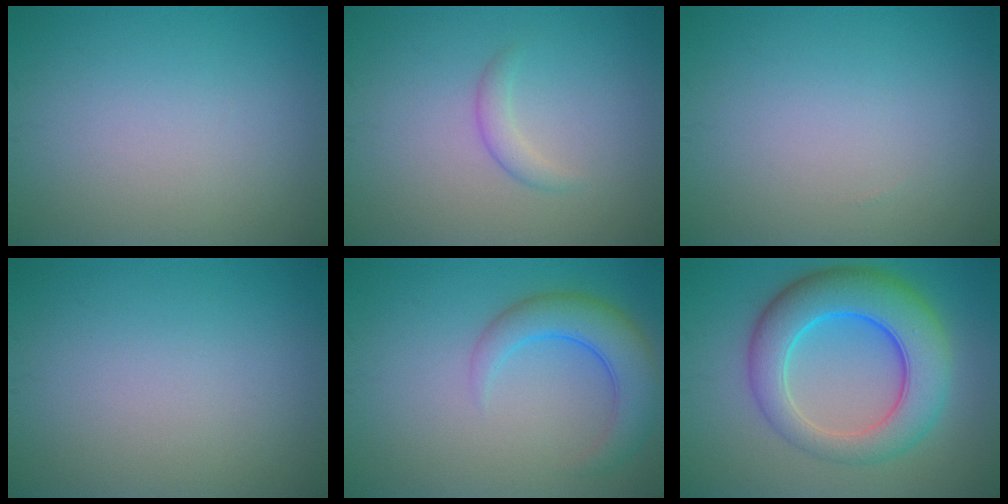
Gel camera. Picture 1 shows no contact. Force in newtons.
{"total": 1.4, "press": 1.4, "slide": 0.0}
{"total": 0.0}
{"total": 0.0}
{"total": 4.9, "press": 4.9, "slide": 0.3}
{"total": 9.0, "press": 9.0, "slide": 0.3}